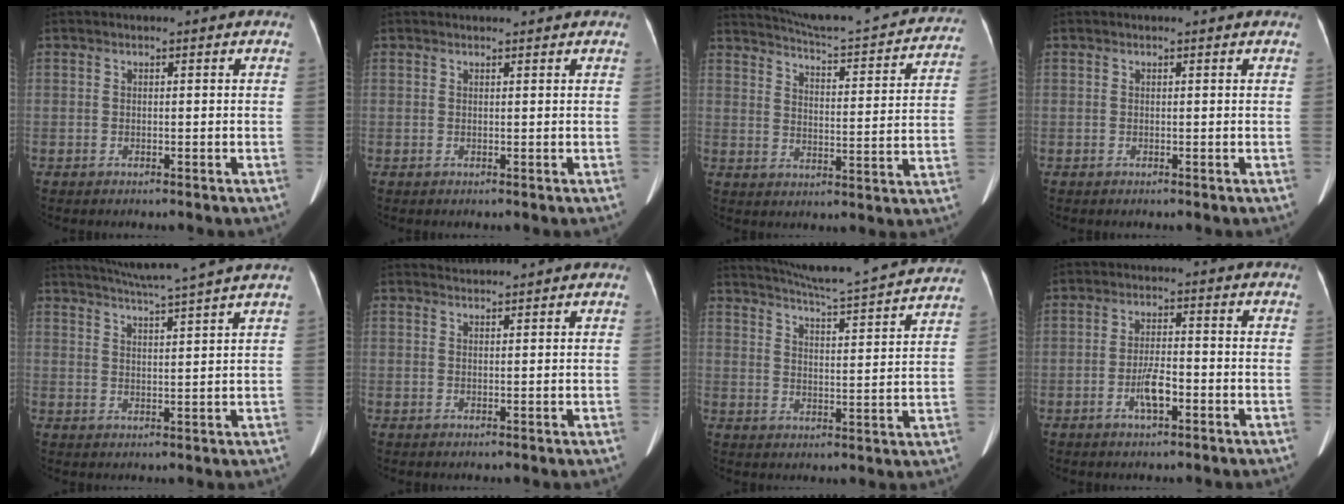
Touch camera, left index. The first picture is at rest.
{"total": 2.2, "force": [2.1, 0.4, 0.5], "torque": [-0.013, 0.017, 0.025]}
{"total": 23.6, "force": [21.8, 2.8, 8.6], "torque": [-0.123, -0.037, 0.270]}
{"total": 0.9, "force": [0.8, 0.0, 0.2], "torque": [-0.009, 0.006, 0.006]}
{"total": 11.0, "force": [9.6, -1.9, 5.0], "torque": [-0.088, 0.002, 0.135]}
{"total": 1.6, "force": [1.5, -0.3, -0.3], "torque": [-0.003, 0.012, 0.033]}
{"total": 21.9, "force": [20.5, 0.1, 7.8], "torque": [-0.128, -0.032, 0.262]}
{"total": 4.2, "force": [-1.9, 1.0, 3.6], "torque": [-0.070, 0.002, -0.034]}